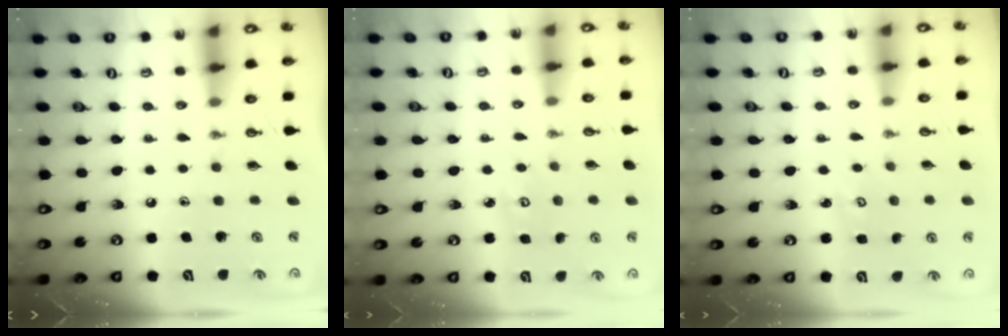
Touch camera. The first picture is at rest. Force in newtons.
{"total": 4.2, "press": 4.1, "slide": 0.5}
{"total": 2.0, "press": 2.0, "slide": 0.4}